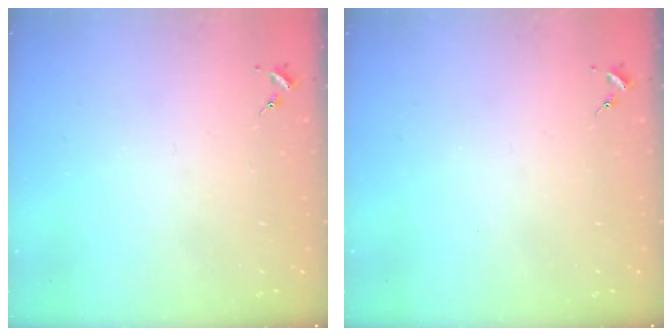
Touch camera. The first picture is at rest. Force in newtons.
{"total": 0.0}